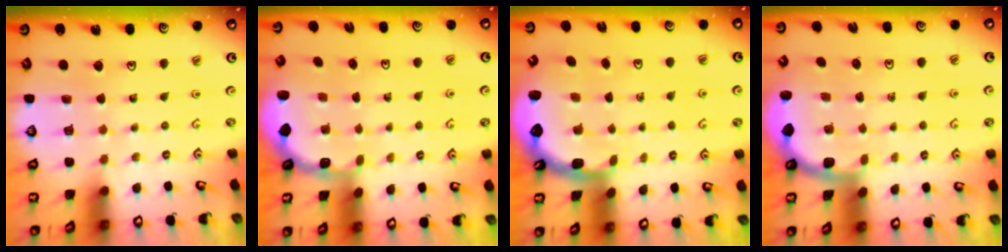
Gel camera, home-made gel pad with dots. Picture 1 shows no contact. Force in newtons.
{"total": 1.9, "press": 1.7, "slide": 0.7}
{"total": 2.7, "press": 1.5, "slide": 2.2}
{"total": 1.8, "press": 1.8, "slide": 0.0}